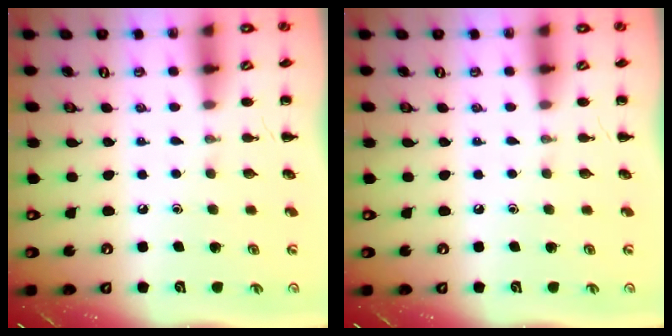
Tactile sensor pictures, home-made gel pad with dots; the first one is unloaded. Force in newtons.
{"total": 0.0}